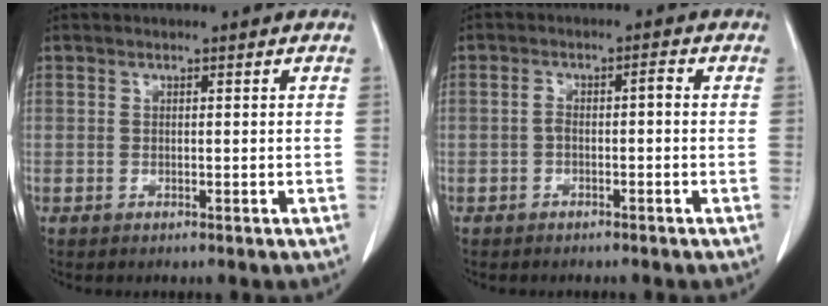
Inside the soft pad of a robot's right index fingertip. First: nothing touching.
{"total": 2.4, "force": [-0.5, 0.7, 2.2], "torque": [-0.042, 0.016, -0.007]}